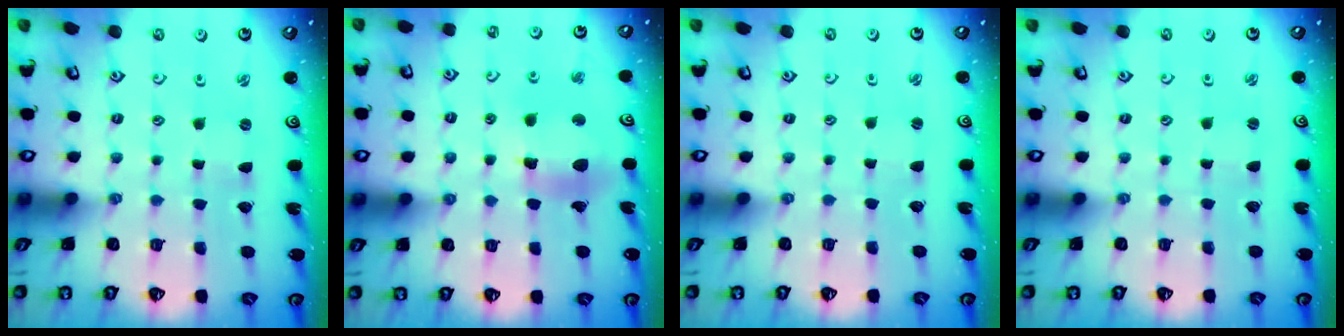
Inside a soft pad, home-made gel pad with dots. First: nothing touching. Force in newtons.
{"total": 11.5, "press": 11.4, "slide": 1.2}
{"total": 1.0, "press": 1.0, "slide": 0.2}
{"total": 1.0, "press": 0.9, "slide": 0.1}